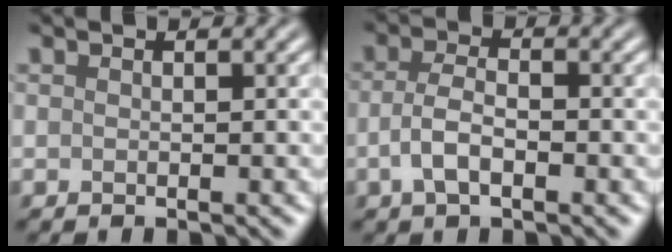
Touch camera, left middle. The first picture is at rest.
{"total": 3.2, "force": [-1.0, 1.4, 2.7], "torque": [-0.055, 0.001, -0.024]}